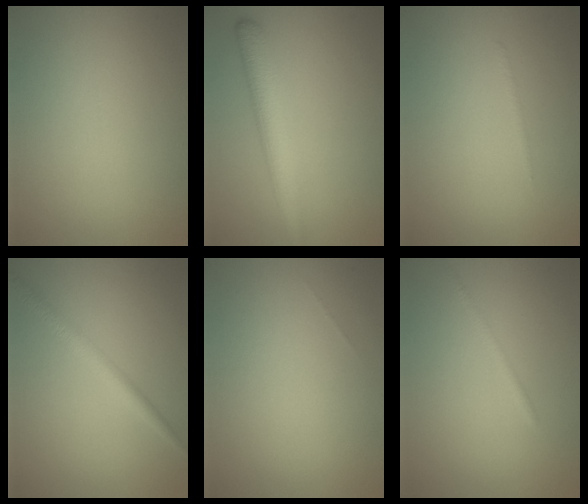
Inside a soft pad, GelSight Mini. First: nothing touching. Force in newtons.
{"total": 4.2, "press": 4.2, "slide": 0.1}
{"total": 0.5, "press": 0.5, "slide": 0.1}
{"total": 2.4, "press": 2.3, "slide": 0.2}
{"total": 0.0}
{"total": 1.0, "press": 1.0, "slide": 0.1}